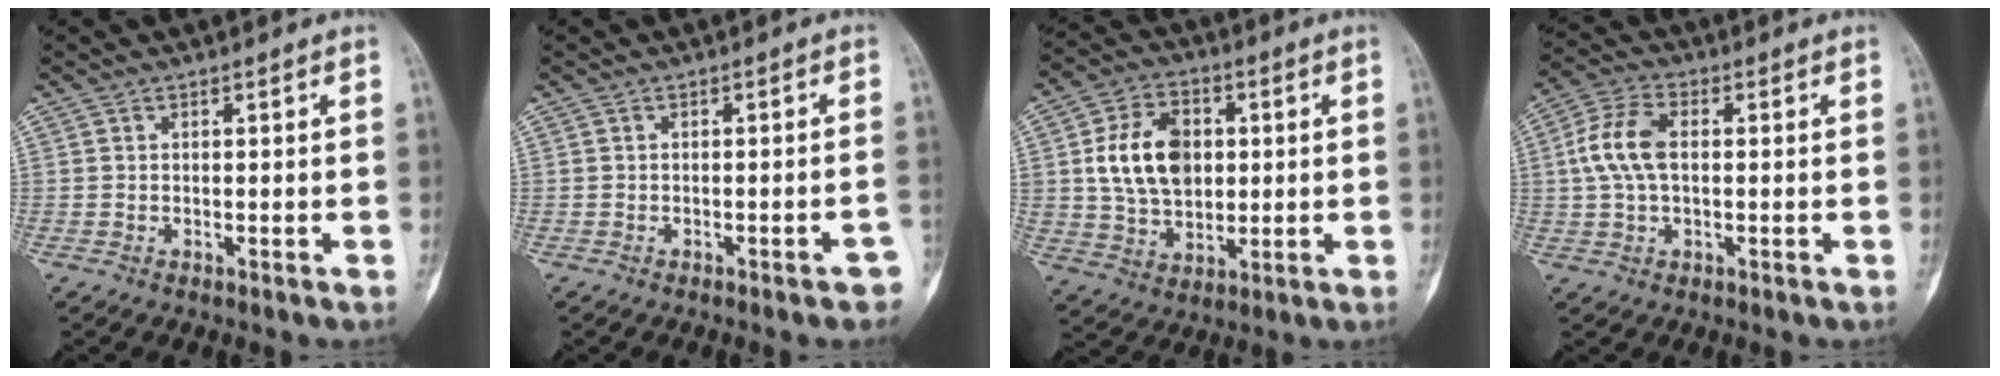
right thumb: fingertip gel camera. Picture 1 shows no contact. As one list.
[{"total": 3.2, "force": [-1.8, 0.6, 2.6], "torque": [-0.031, 0.014, -0.020]}, {"total": 14.3, "force": [2.1, 10.2, 9.8], "torque": [-0.140, 0.000, 0.042]}, {"total": 9.0, "force": [0.9, 5.2, 7.3], "torque": [-0.159, 0.020, 0.015]}]